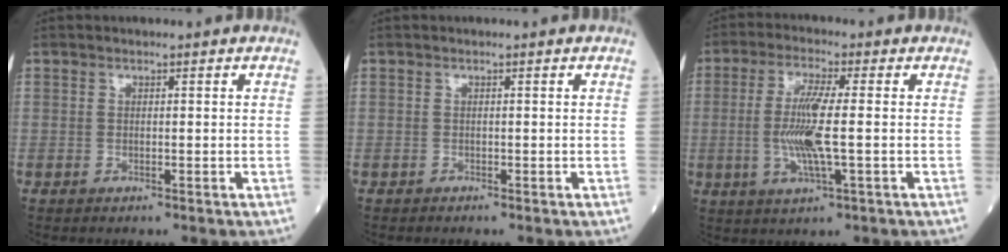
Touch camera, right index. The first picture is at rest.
{"total": 0.0}
{"total": 8.4, "force": [-0.7, 0.7, 8.3], "torque": [-0.173, -0.003, -0.016]}